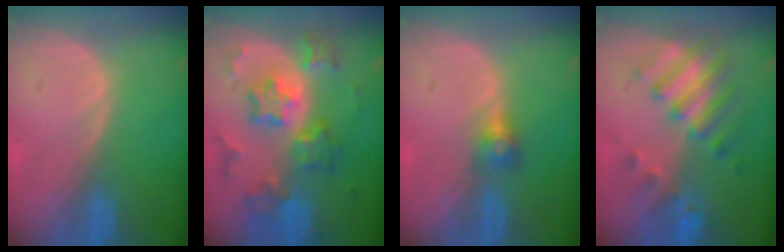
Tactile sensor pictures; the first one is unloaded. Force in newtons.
{"total": 9.5, "press": 9.5, "slide": 0.8}
{"total": 2.7, "press": 2.5, "slide": 0.9}
{"total": 7.2, "press": 7.2, "slide": 1.1}